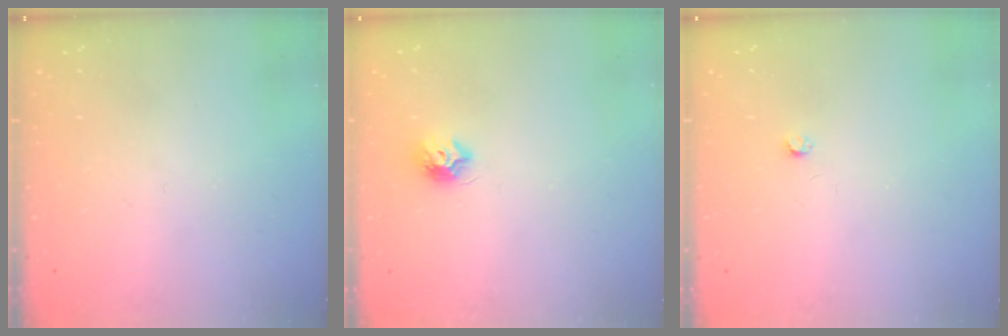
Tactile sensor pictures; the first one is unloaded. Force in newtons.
{"total": 7.4, "press": 7.4, "slide": 0.2}
{"total": 2.5, "press": 2.5, "slide": 0.4}